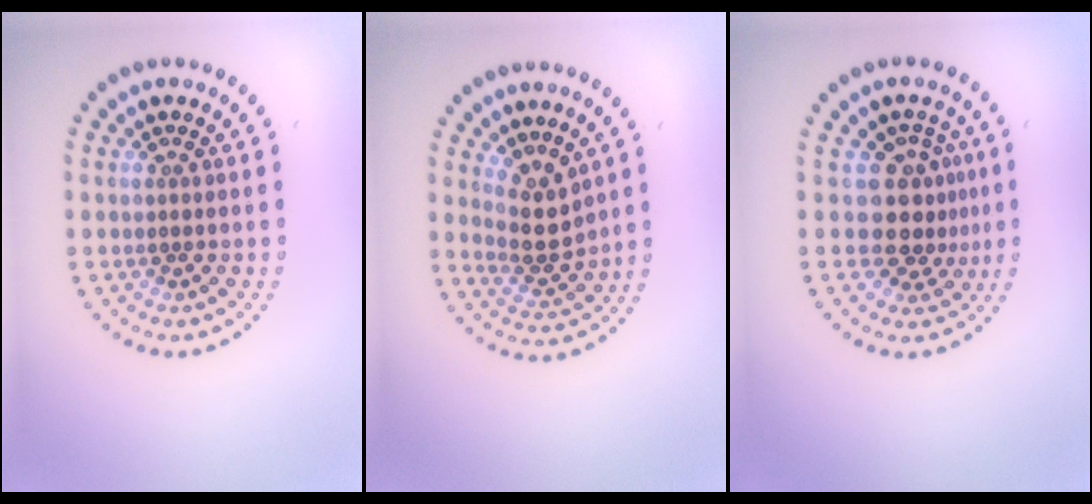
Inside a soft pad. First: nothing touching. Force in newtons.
{"total": 2.7, "press": 2.1, "slide": 1.6}
{"total": 3.4, "press": 2.7, "slide": 2.2}